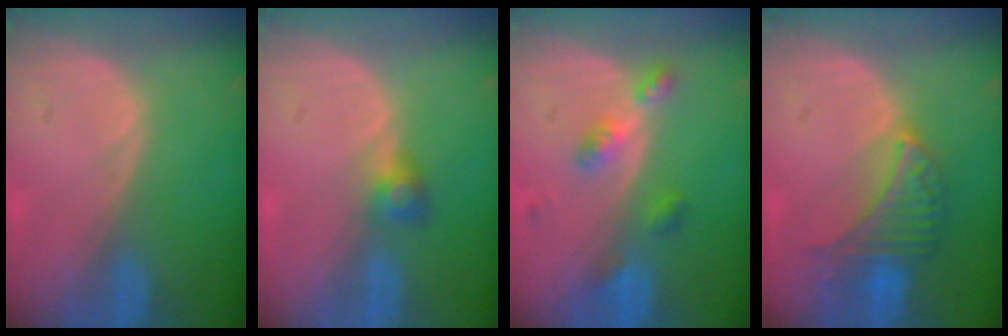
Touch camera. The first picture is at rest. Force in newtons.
{"total": 2.6, "press": 2.5, "slide": 0.7}
{"total": 4.6, "press": 4.1, "slide": 1.9}
{"total": 6.5, "press": 6.5, "slide": 0.5}